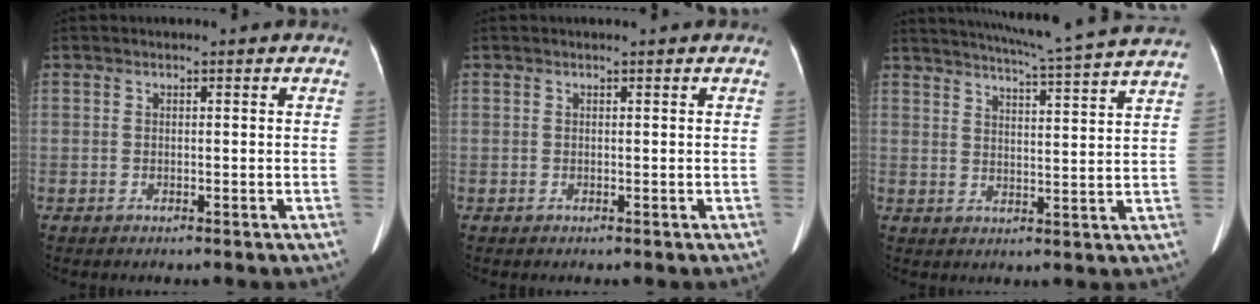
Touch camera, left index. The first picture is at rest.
{"total": 0.0}
{"total": 16.8, "force": [15.3, -1.6, 6.6], "torque": [-0.120, -0.025, 0.193]}